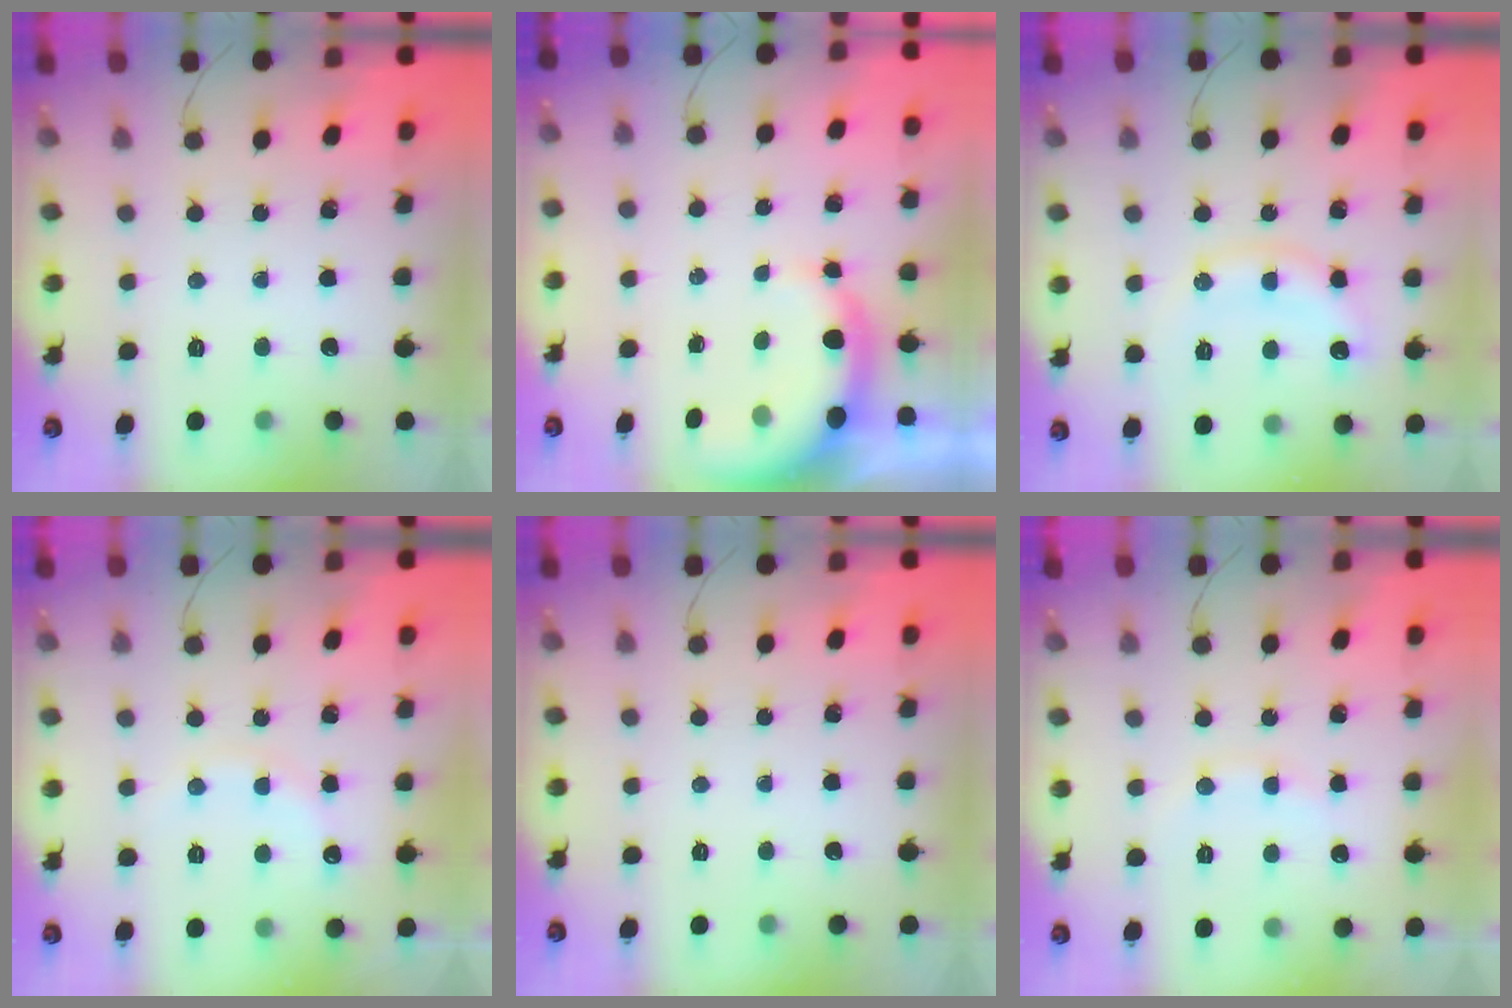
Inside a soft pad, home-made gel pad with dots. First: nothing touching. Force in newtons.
{"total": 7.5, "press": 7.5, "slide": 0.7}
{"total": 11.3, "press": 11.3, "slide": 0.6}
{"total": 8.0, "press": 7.8, "slide": 1.3}
{"total": 0.0}
{"total": 8.4, "press": 8.2, "slide": 1.7}